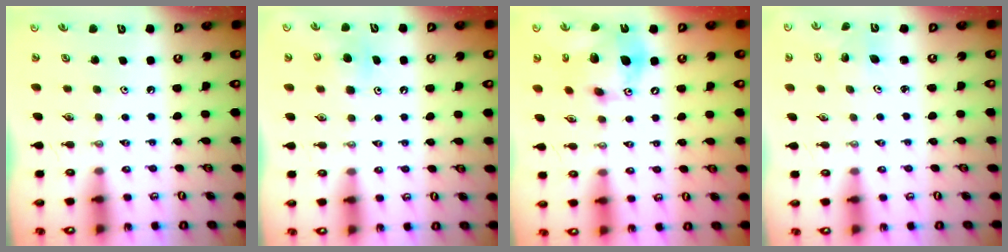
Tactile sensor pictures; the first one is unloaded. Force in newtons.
{"total": 4.9, "press": 4.9, "slide": 0.7}
{"total": 16.0, "press": 15.7, "slide": 2.9}
{"total": 1.9, "press": 1.9, "slide": 0.1}